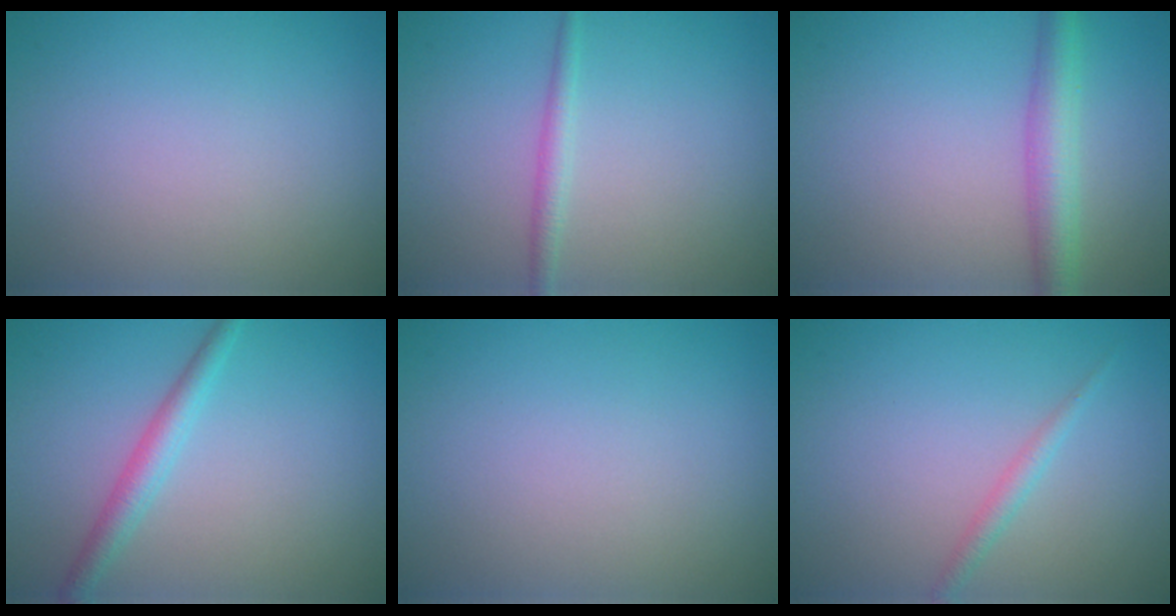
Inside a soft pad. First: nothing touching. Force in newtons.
{"total": 1.4, "press": 1.4, "slide": 0.1}
{"total": 3.7, "press": 3.7, "slide": 0.1}
{"total": 2.4, "press": 2.4, "slide": 0.1}
{"total": 0.0}
{"total": 1.3, "press": 1.3, "slide": 0.1}